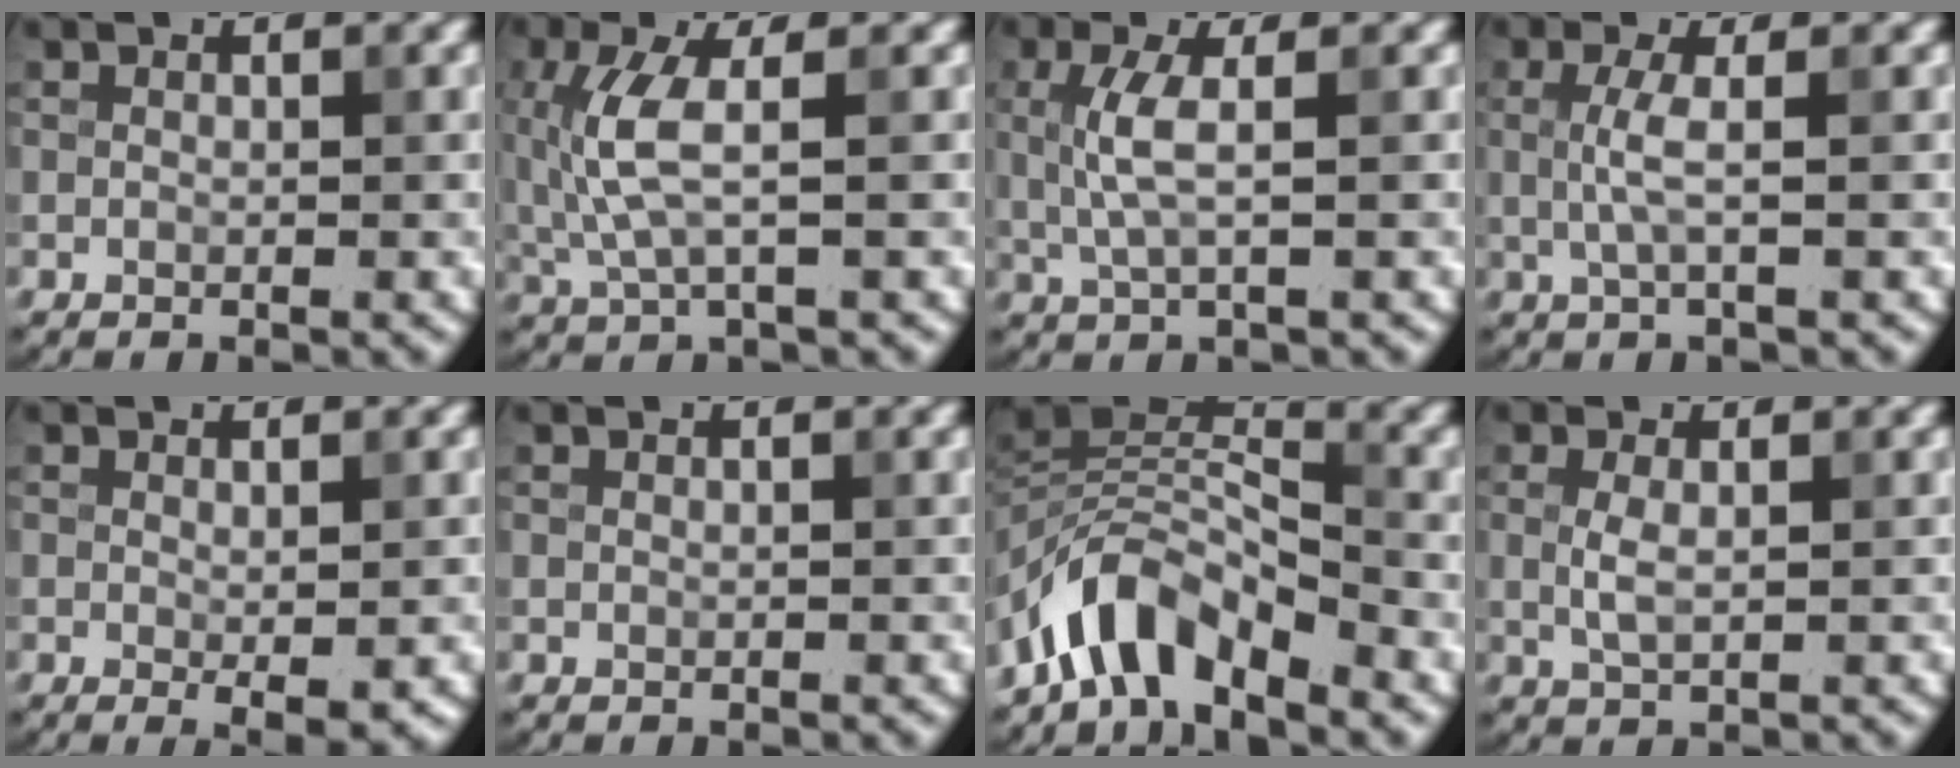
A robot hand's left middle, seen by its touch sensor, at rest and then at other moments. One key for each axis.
{"total": 4.5, "fx": 0.4, "fy": 1.3, "fz": 4.3, "tx": -0.112, "ty": 0.000, "tz": 0.010}
{"total": 3.1, "fx": 0.3, "fy": 0.8, "fz": 3.0, "tx": -0.071, "ty": 0.001, "tz": 0.008}
{"total": 2.4, "fx": 0.1, "fy": 0.4, "fz": 2.3, "tx": -0.054, "ty": 0.001, "tz": 0.001}
{"total": 1.8, "fx": -0.2, "fy": 0.1, "fz": 1.8, "tx": -0.026, "ty": -0.009, "tz": -0.001}
{"total": 0.0}
{"total": 6.2, "fx": -4.5, "fy": 2.3, "fz": 3.7, "tx": -0.054, "ty": 0.005, "tz": -0.094}
{"total": 1.7, "fx": 0.2, "fy": 0.5, "fz": 1.6, "tx": -0.037, "ty": 0.000, "tz": 0.004}